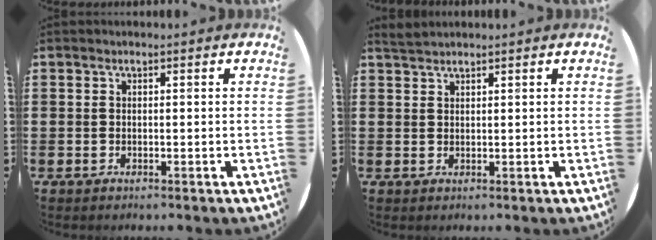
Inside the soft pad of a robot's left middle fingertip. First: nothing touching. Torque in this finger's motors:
{"motor_torque": [0.28, -0.26, -0.06, 0.00]}